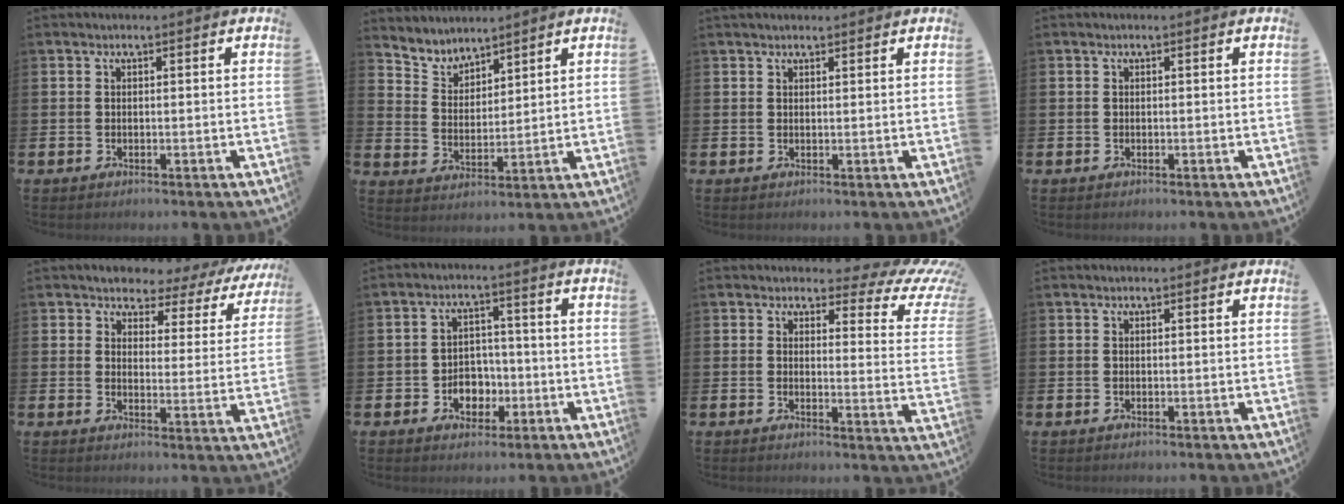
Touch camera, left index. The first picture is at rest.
{"total": 4.4, "force": [4.3, 1.1, -0.2], "torque": [-0.023, -0.024, 0.079]}
{"total": 1.3, "force": [1.2, 0.4, 0.2], "torque": [0.004, 0.001, 0.021]}
{"total": 0.0}
{"total": 3.3, "force": [2.9, 1.6, 0.3], "torque": [-0.023, -0.029, 0.041]}
{"total": 4.6, "force": [-1.4, 3.6, 2.3], "torque": [-0.033, 0.001, -0.034]}
{"total": 4.0, "force": [3.1, 1.8, 1.9], "torque": [-0.019, -0.037, 0.039]}
{"total": 0.0}